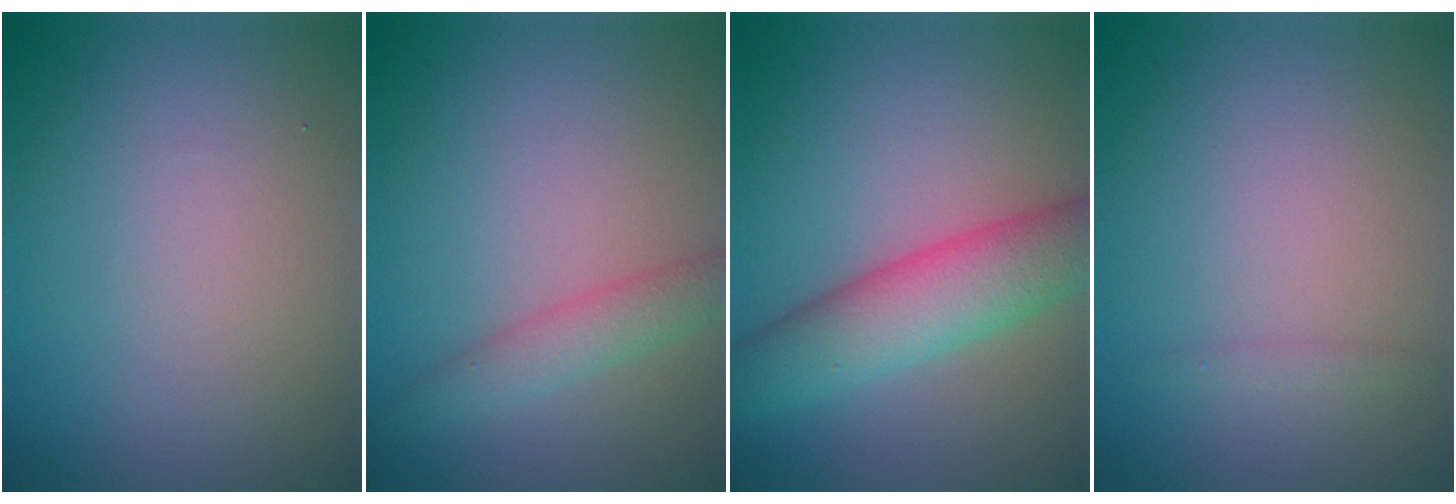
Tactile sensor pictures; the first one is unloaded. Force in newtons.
{"total": 2.7, "press": 2.7, "slide": 0.2}
{"total": 6.7, "press": 6.7, "slide": 0.2}
{"total": 0.6, "press": 0.6, "slide": 0.0}